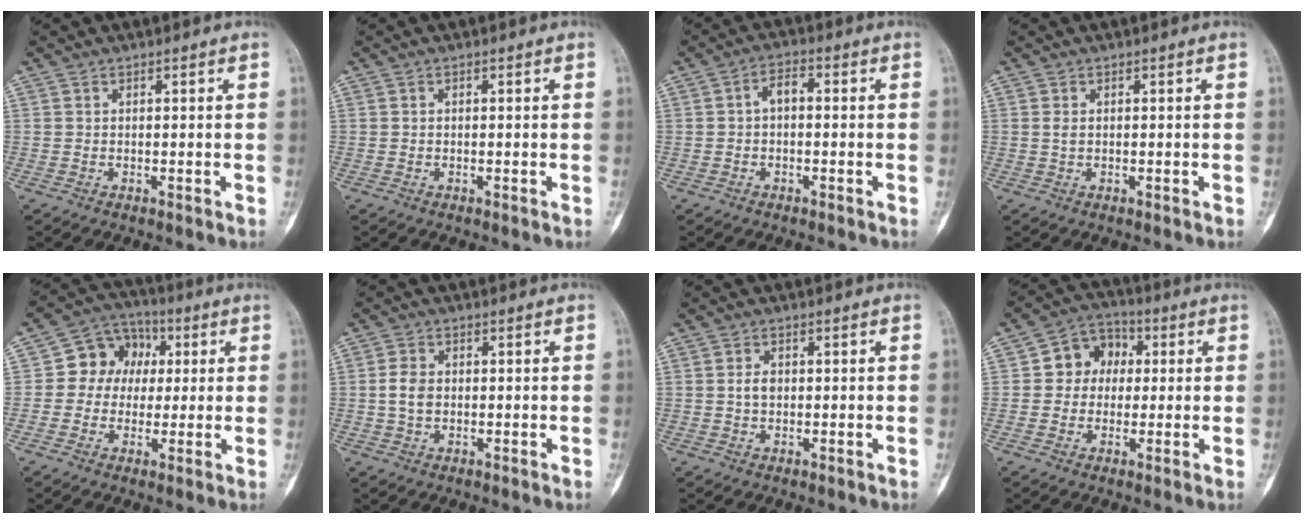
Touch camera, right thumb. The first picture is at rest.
{"total": 0.0}
{"total": 3.4, "force": [-0.2, 2.0, 2.8], "torque": [-0.038, 0.017, -0.012]}
{"total": 0.8, "force": [0.1, 0.5, 0.6], "torque": [-0.012, 0.000, 0.002]}
{"total": 9.9, "force": [1.2, 8.5, 5.0], "torque": [-0.037, 0.017, 0.006]}
{"total": 3.7, "force": [-0.1, 2.6, 2.6], "torque": [-0.050, 0.006, -0.004]}
{"total": 2.1, "force": [0.1, 1.5, 1.5], "torque": [-0.026, 0.005, 0.001]}
{"total": 8.3, "force": [1.0, 7.0, 4.3], "torque": [-0.030, 0.019, 0.004]}